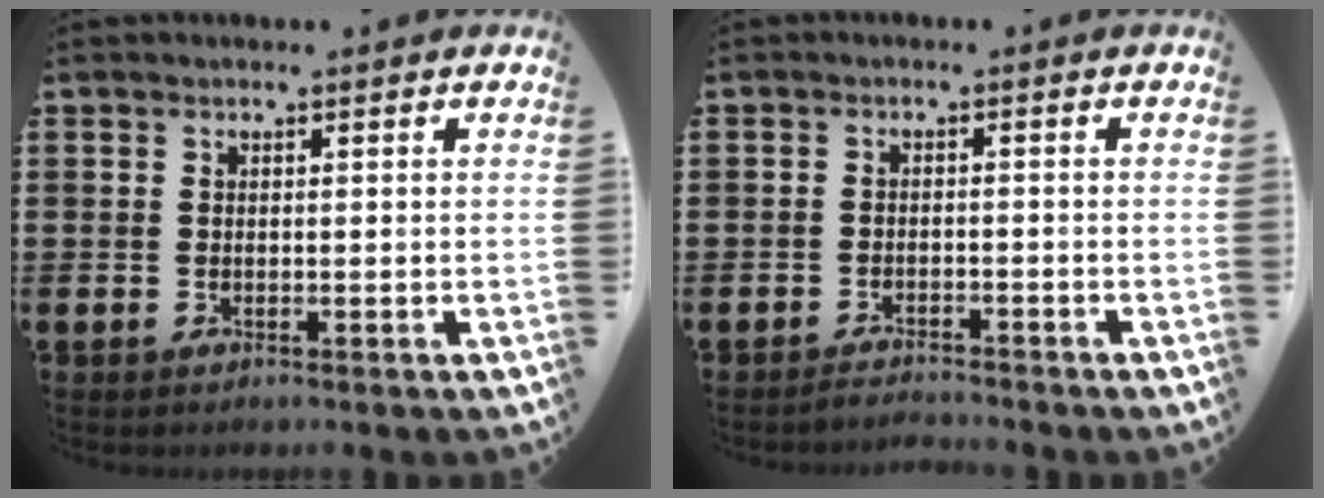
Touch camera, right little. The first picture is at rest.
{"total": 1.6, "force": [-1.6, -0.1, -0.1], "torque": [-0.003, 0.004, -0.034]}